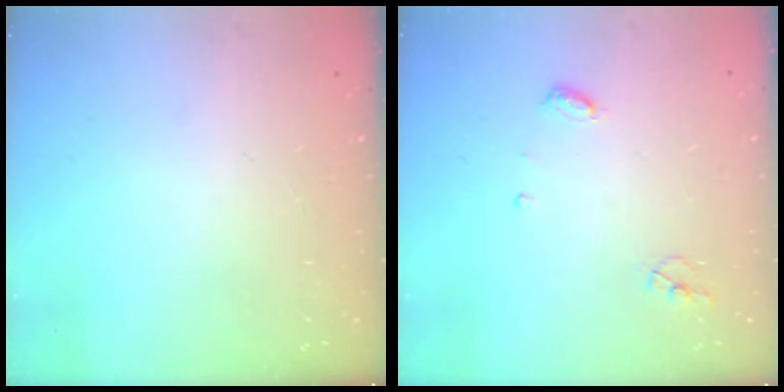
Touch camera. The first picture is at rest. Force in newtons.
{"total": 4.7, "press": 4.6, "slide": 0.5}